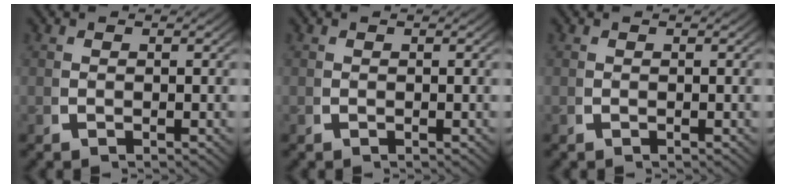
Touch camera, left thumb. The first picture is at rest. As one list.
[{"total": 0.0}, {"total": 0.0}]